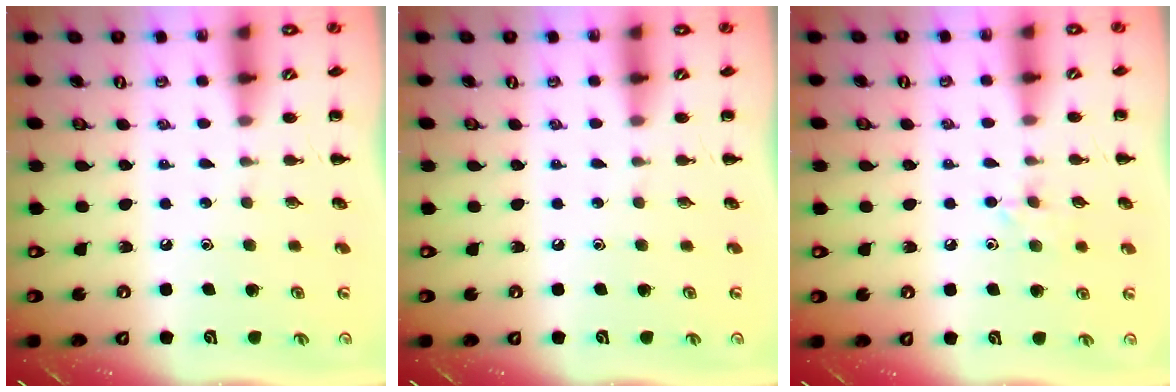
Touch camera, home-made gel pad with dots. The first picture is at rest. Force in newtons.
{"total": 0.0}
{"total": 6.1, "press": 5.8, "slide": 1.9}